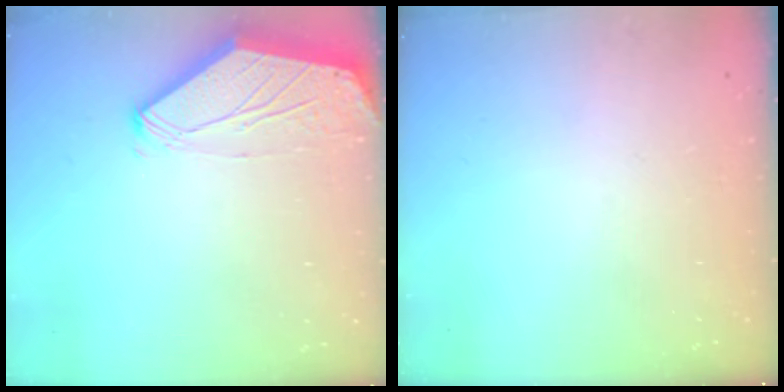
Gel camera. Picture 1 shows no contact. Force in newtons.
{"total": 0.0}